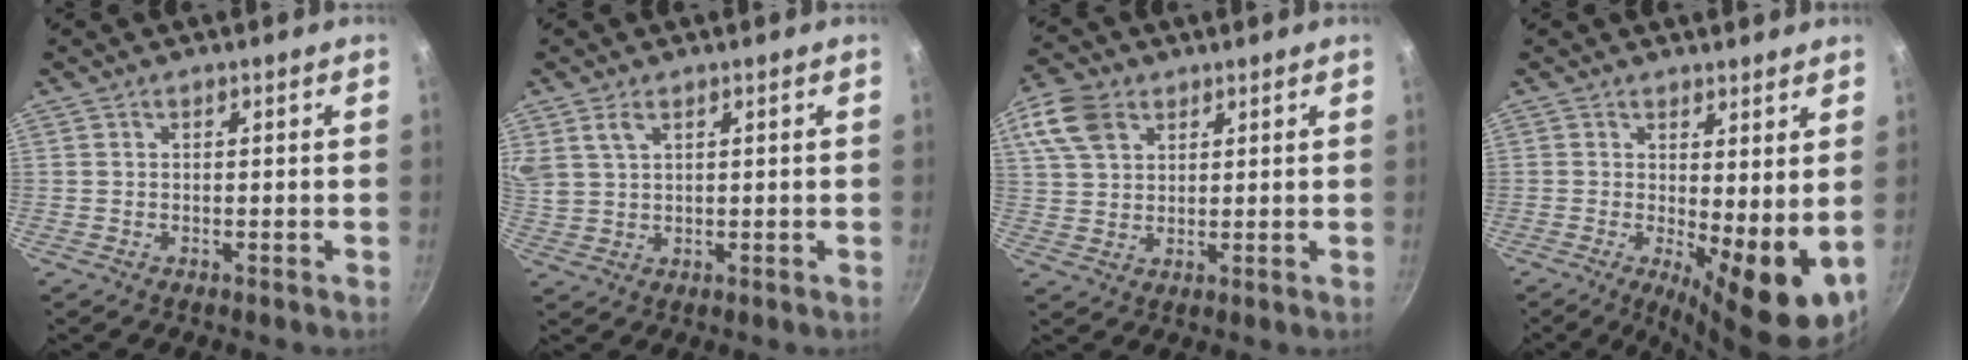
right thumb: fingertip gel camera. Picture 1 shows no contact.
{"total": 4.8, "force": [2.6, 2.9, 2.9], "torque": [-0.052, -0.002, 0.057]}
{"total": 8.9, "force": [4.1, 6.1, 4.9], "torque": [-0.088, 0.003, 0.075]}
{"total": 10.7, "force": [0.3, 3.6, 10.0], "torque": [-0.122, -0.018, 0.011]}